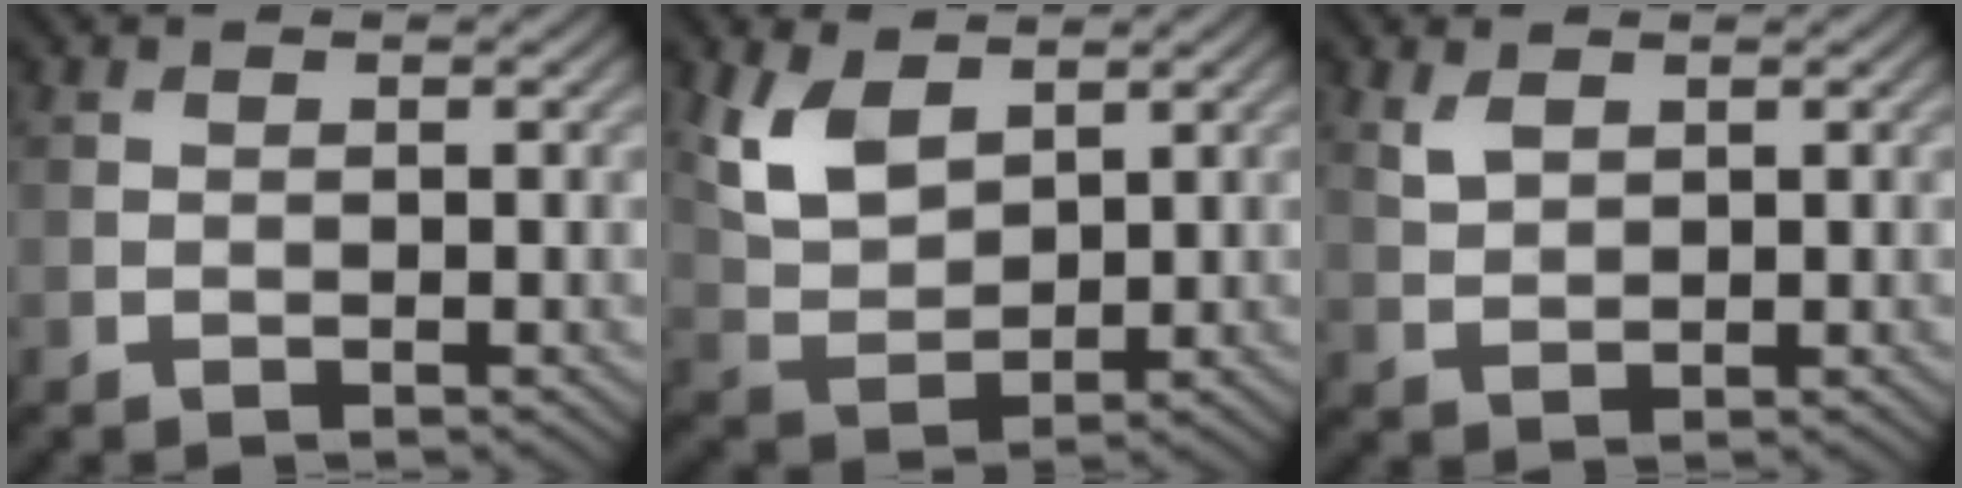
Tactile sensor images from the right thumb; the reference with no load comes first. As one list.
[{"total": 6.8, "force": [3.5, 3.8, 4.4], "torque": [-0.106, -0.006, 0.073]}, {"total": 2.2, "force": [1.4, 1.1, 1.3], "torque": [-0.038, -0.001, 0.033]}]